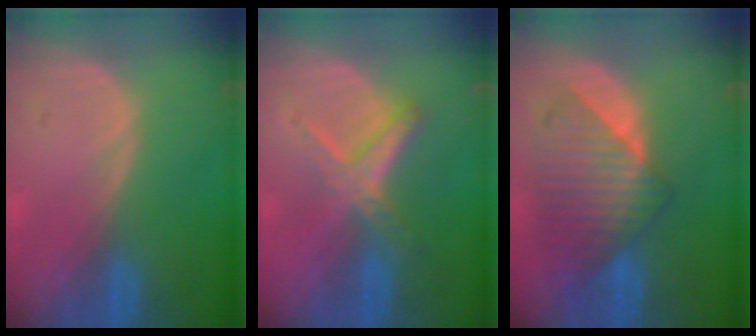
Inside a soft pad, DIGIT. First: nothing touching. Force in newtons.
{"total": 5.8, "press": 5.4, "slide": 1.9}
{"total": 8.4, "press": 8.2, "slide": 2.1}